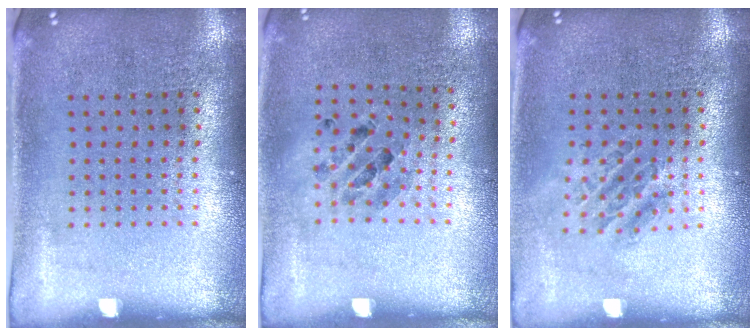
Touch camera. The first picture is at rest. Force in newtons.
{"total": 0.8, "press": 0.8, "slide": 0.0}
{"total": 1.1, "press": 0.9, "slide": 0.5}